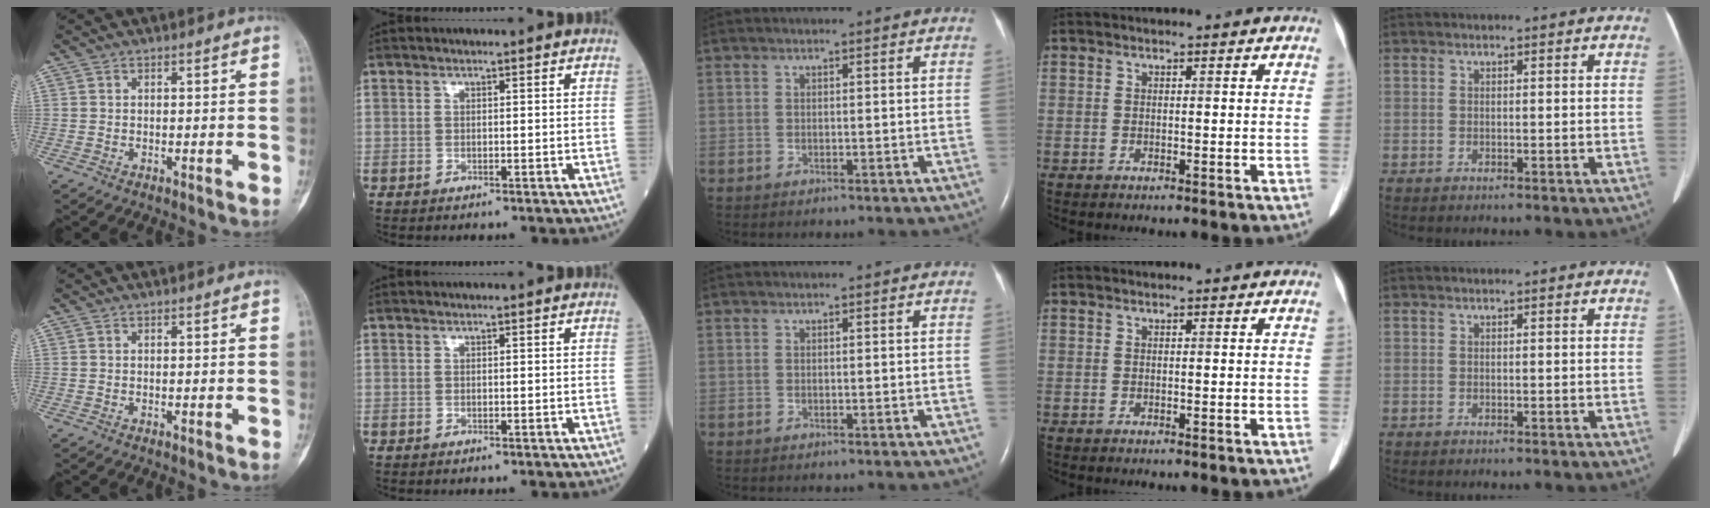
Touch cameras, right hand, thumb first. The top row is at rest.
{}